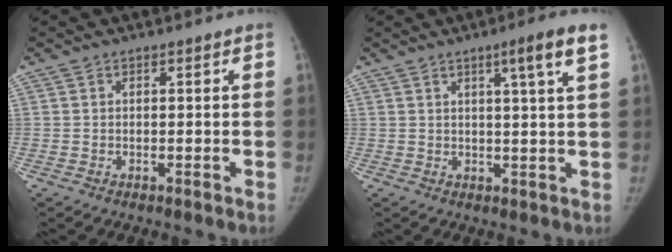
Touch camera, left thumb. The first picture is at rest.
{"total": 5.9, "force": [3.0, -0.5, 5.0], "torque": [-0.073, -0.014, 0.044]}